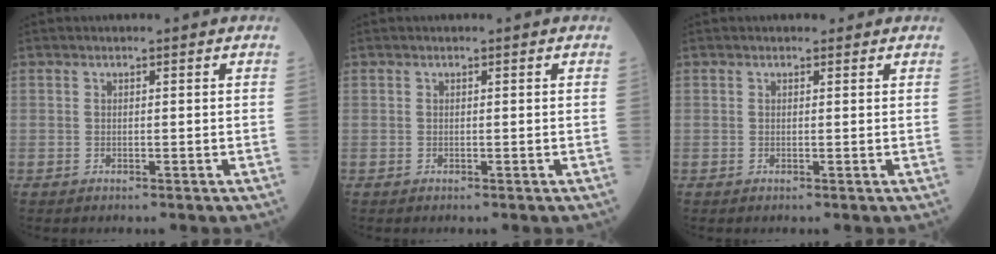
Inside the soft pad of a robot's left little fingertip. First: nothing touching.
{"total": 0.0}
{"total": 0.9, "force": [0.7, 0.5, 0.2], "torque": [-0.005, 0.000, 0.006]}